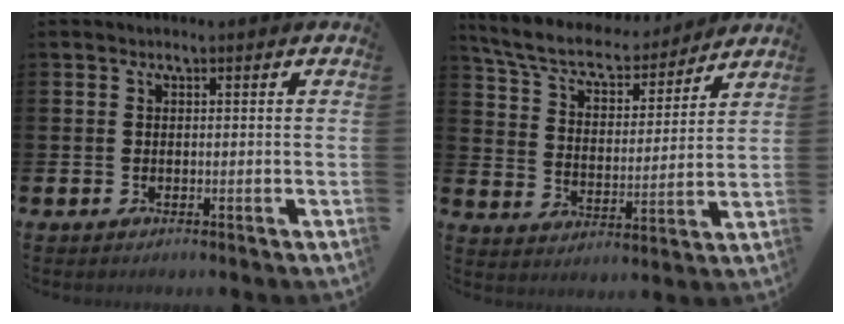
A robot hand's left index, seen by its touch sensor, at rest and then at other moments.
{"total": 7.7, "force": [7.0, 2.2, 2.5], "torque": [-0.089, -0.048, 0.122]}